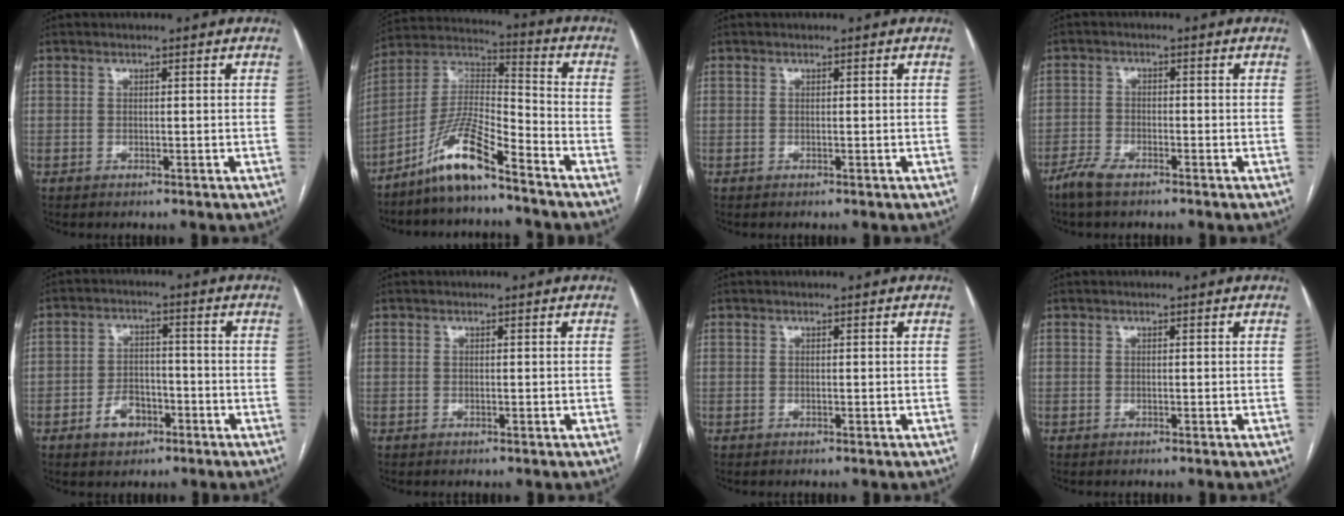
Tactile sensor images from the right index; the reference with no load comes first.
{"total": 11.5, "force": [-8.2, 1.1, 8.0], "torque": [-0.169, 0.006, -0.159]}
{"total": 0.0}
{"total": 4.0, "force": [-3.2, 1.0, 2.3], "torque": [-0.055, -0.005, -0.062]}
{"total": 5.3, "force": [-2.7, 3.6, 2.8], "torque": [-0.051, 0.013, -0.039]}
{"total": 0.0}
{"total": 0.0}
{"total": 0.0}